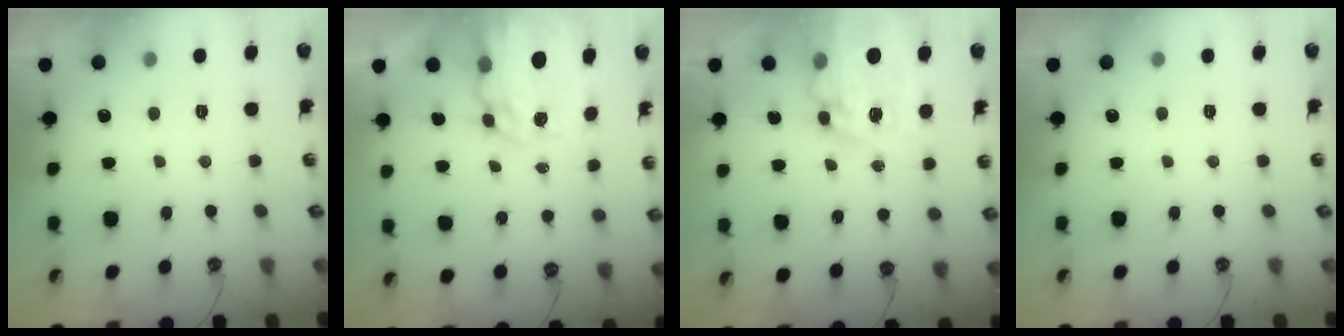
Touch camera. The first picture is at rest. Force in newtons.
{"total": 9.9, "press": 9.8, "slide": 0.8}
{"total": 15.0, "press": 14.9, "slide": 1.5}
{"total": 0.0}